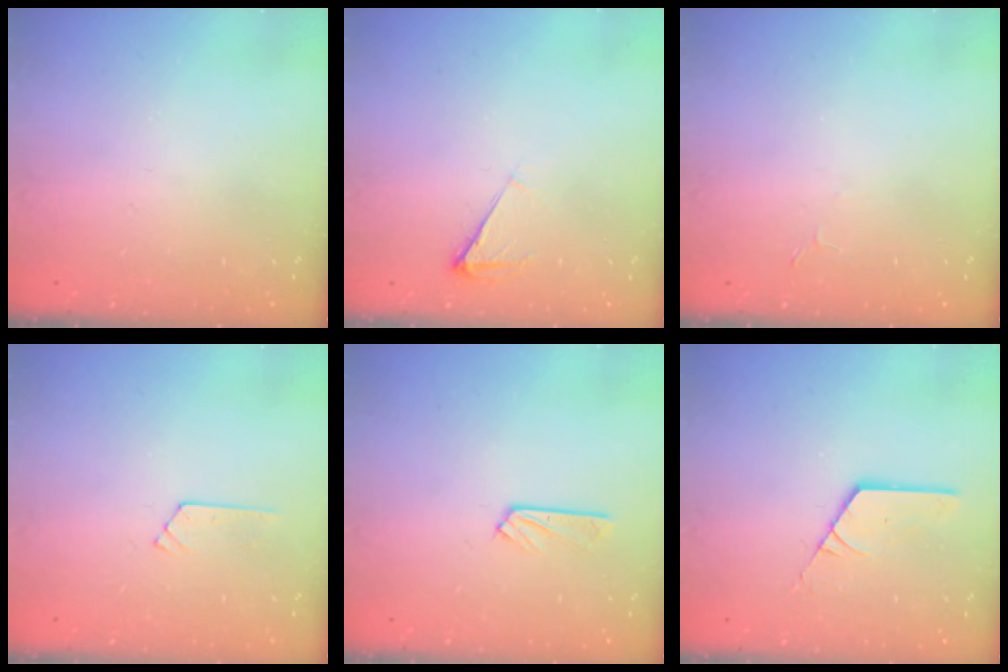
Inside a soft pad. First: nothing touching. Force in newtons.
{"total": 4.4, "press": 4.3, "slide": 0.7}
{"total": 1.9, "press": 1.9, "slide": 0.3}
{"total": 4.2, "press": 4.2, "slide": 0.4}
{"total": 2.5, "press": 2.5, "slide": 0.3}
{"total": 2.9, "press": 2.9, "slide": 0.1}